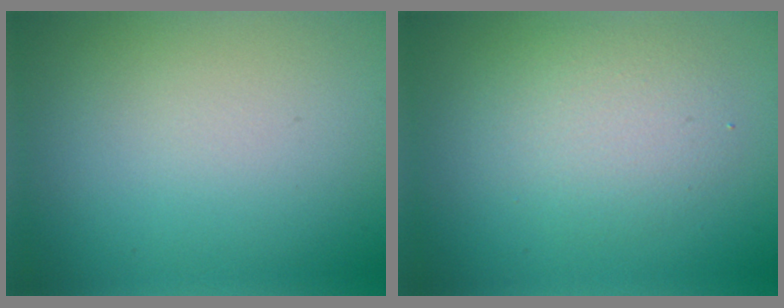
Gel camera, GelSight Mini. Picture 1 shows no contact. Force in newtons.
{"total": 3.0, "press": 3.0, "slide": 0.1}